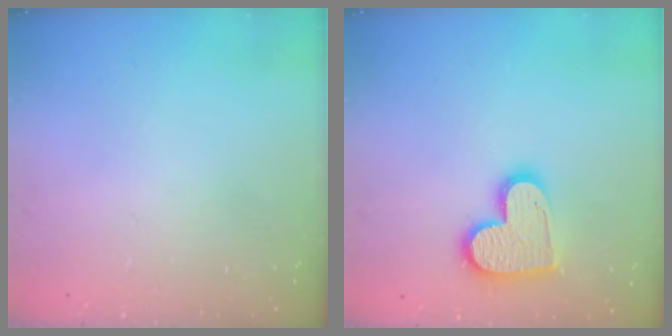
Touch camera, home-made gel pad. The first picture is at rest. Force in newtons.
{"total": 14.3, "press": 14.3, "slide": 1.1}